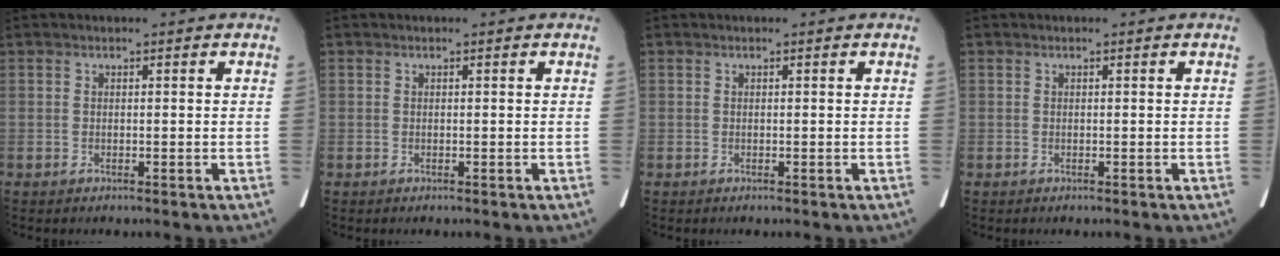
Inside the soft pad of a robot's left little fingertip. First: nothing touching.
{"total": 0.0}
{"total": 0.0}
{"total": 0.0}